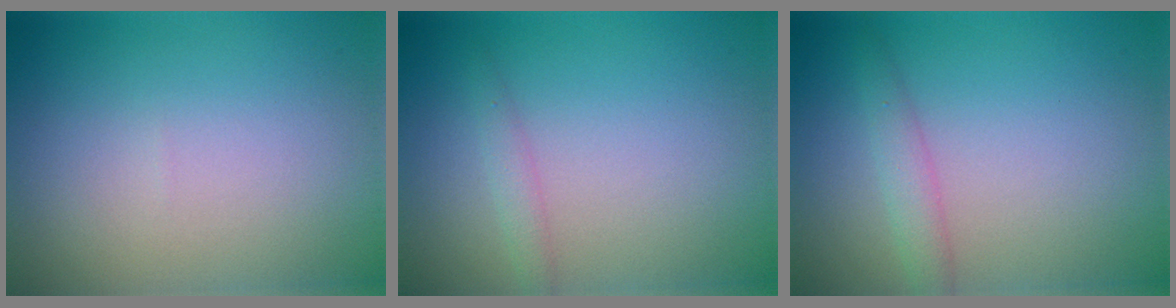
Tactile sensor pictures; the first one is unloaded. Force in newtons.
{"total": 1.2, "press": 1.2, "slide": 0.0}
{"total": 1.8, "press": 1.8, "slide": 0.0}